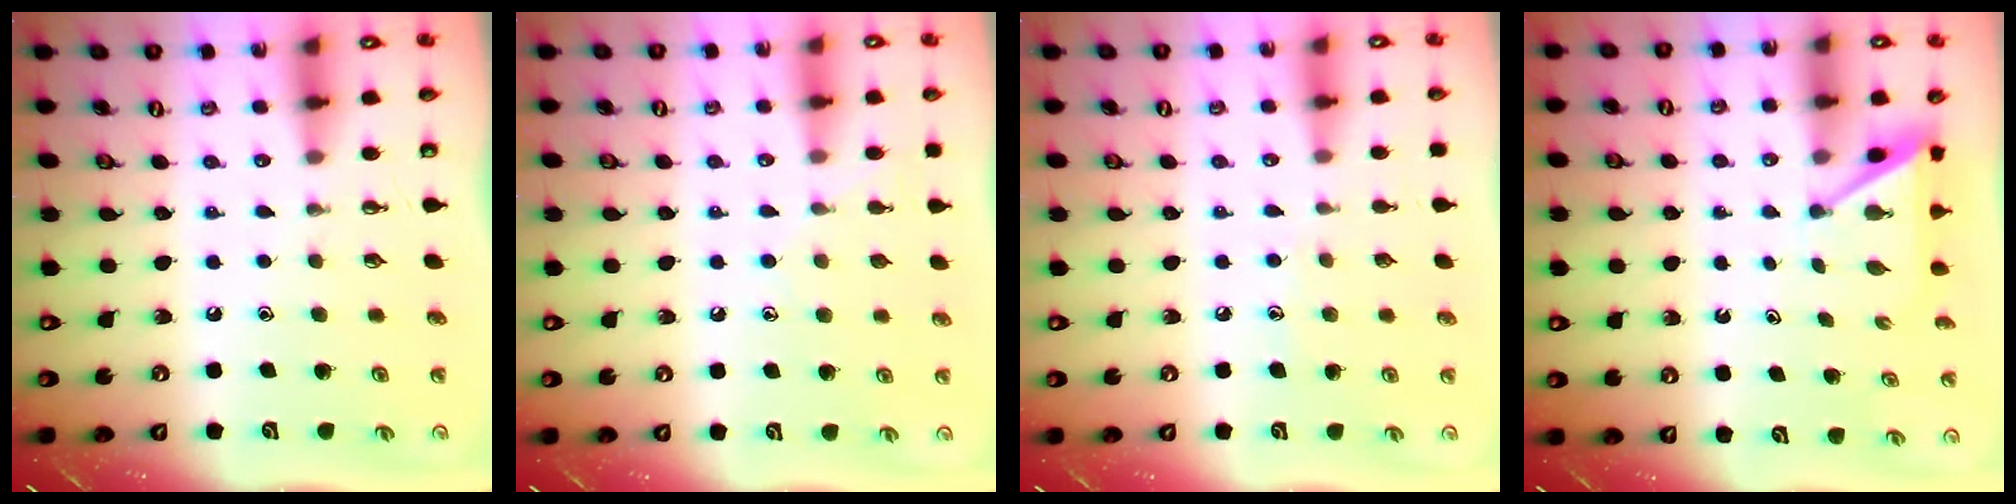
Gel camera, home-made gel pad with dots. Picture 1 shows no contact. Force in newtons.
{"total": 6.4, "press": 6.4, "slide": 0.7}
{"total": 4.4, "press": 4.4, "slide": 0.4}
{"total": 4.8, "press": 4.8, "slide": 0.3}